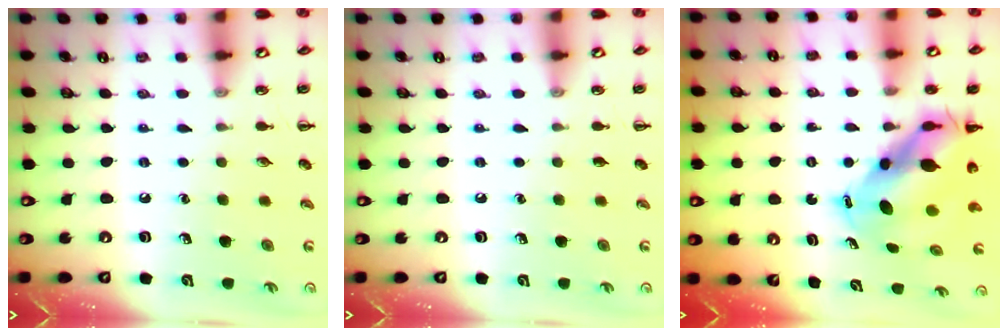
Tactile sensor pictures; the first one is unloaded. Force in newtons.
{"total": 0.0}
{"total": 10.0, "press": 9.7, "slide": 2.6}